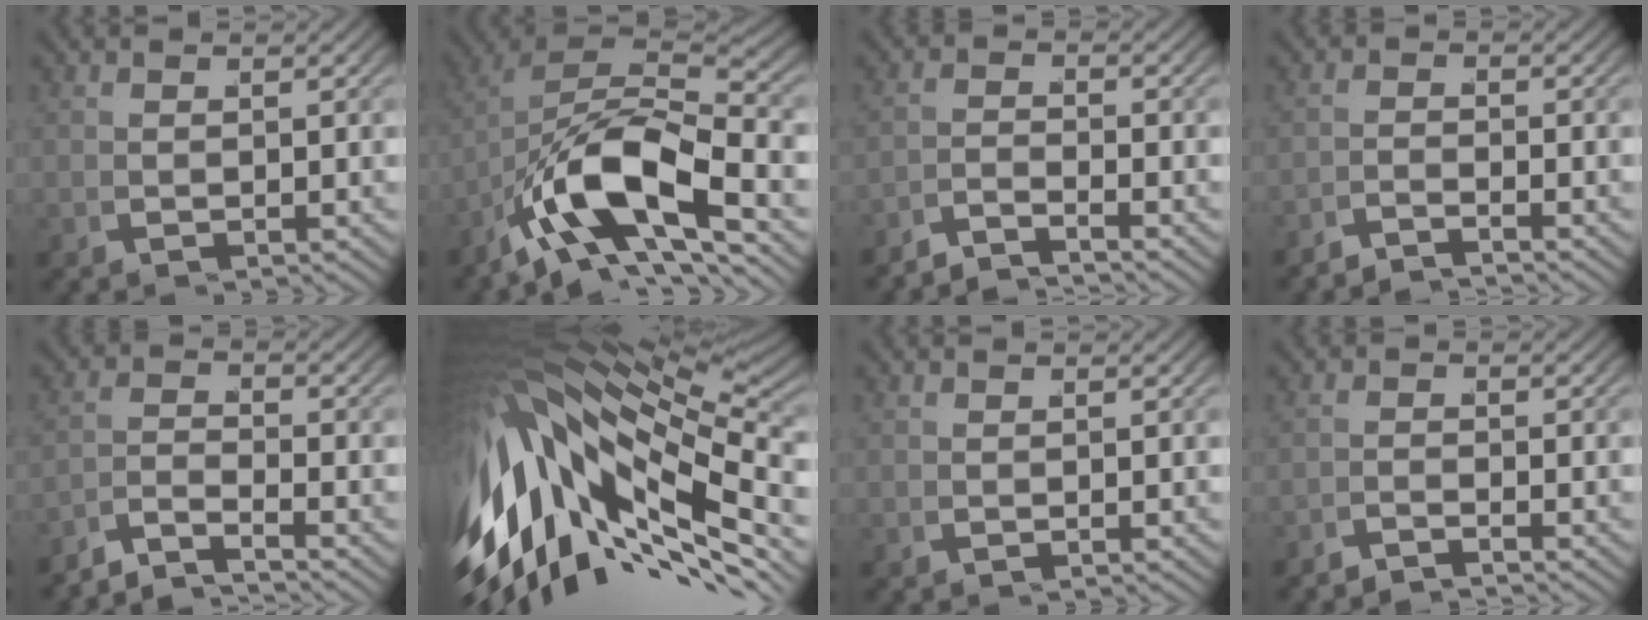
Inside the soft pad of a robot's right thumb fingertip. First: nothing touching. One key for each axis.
{"total": 11.3, "fx": -1.7, "fy": 6.2, "fz": 9.3, "tx": -0.182, "ty": -0.026, "tz": -0.015}
{"total": 2.4, "fx": -2.3, "fy": 0.3, "fz": 0.5, "tx": 0.003, "ty": 0.001, "tz": -0.050}
{"total": 1.8, "fx": -1.8, "fy": 0.0, "fz": -0.1, "tx": 0.012, "ty": 0.002, "tz": -0.042}
{"total": 3.5, "fx": -2.8, "fy": 1.2, "fz": 1.7, "tx": -0.023, "ty": -0.005, "tz": -0.054}
{"total": 19.8, "fx": -1.2, "fy": 11.3, "fz": 16.3, "tx": -0.317, "ty": -0.010, "tz": -0.005}
{"total": 0.0}
{"total": 1.5, "fx": -1.5, "fy": -0.1, "fz": -0.2, "tx": 0.014, "ty": 0.002, "tz": -0.035}